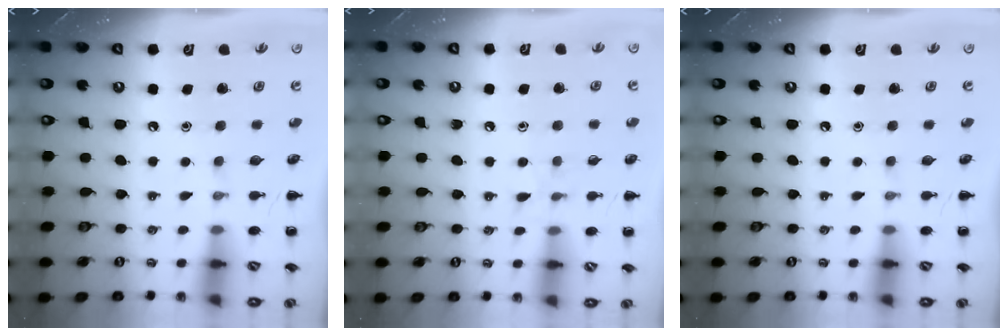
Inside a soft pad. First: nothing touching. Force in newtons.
{"total": 5.3, "press": 5.0, "slide": 1.9}
{"total": 0.0}